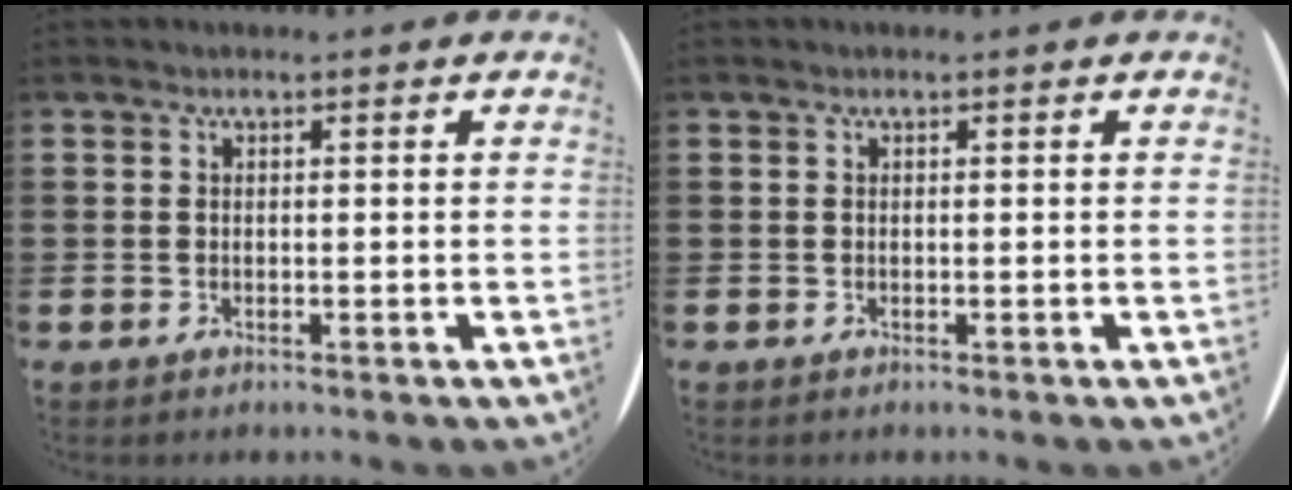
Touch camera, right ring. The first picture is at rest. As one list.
[{"total": 0.0}]